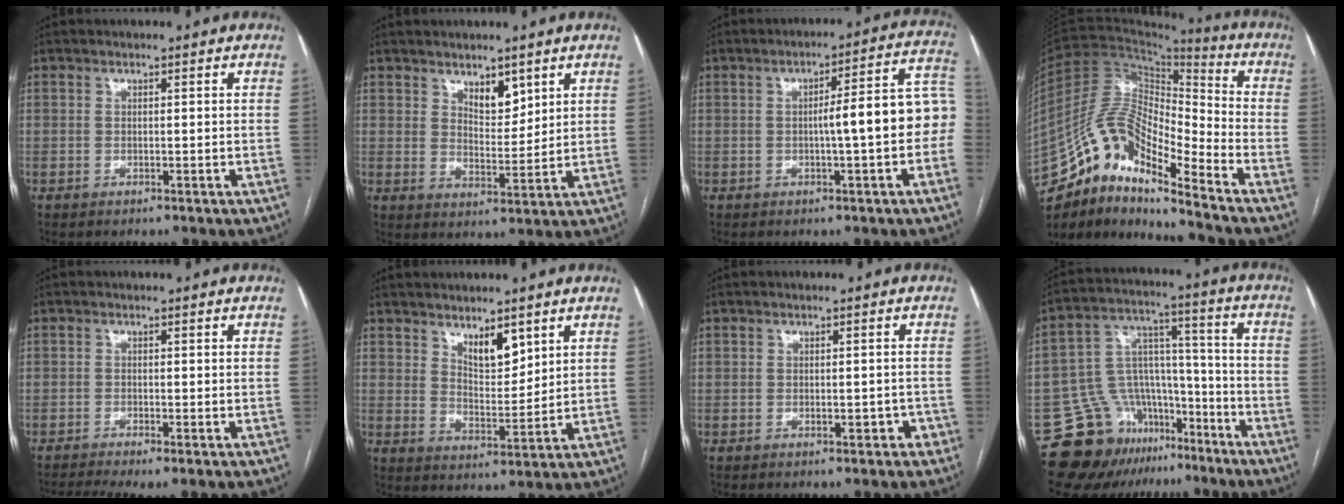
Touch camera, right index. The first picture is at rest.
{"total": 4.9, "force": [3.2, 2.2, 3.0], "torque": [-0.046, -0.007, 0.058]}
{"total": 10.5, "force": [-1.2, 1.1, 10.4], "torque": [-0.128, 0.039, -0.019]}
{"total": 16.5, "force": [-12.5, 3.8, 10.0], "torque": [-0.192, 0.031, -0.230]}
{"total": 5.0, "force": [-3.4, 0.7, 3.6], "torque": [-0.067, -0.008, -0.059]}
{"total": 5.7, "force": [3.7, 2.1, 3.7], "torque": [-0.063, -0.013, 0.068]}
{"total": 2.2, "force": [-1.0, 1.0, 1.7], "torque": [-0.022, 0.005, -0.009]}
{"total": 14.4, "force": [-9.8, 9.9, 3.6], "torque": [-0.050, 0.095, -0.149]}